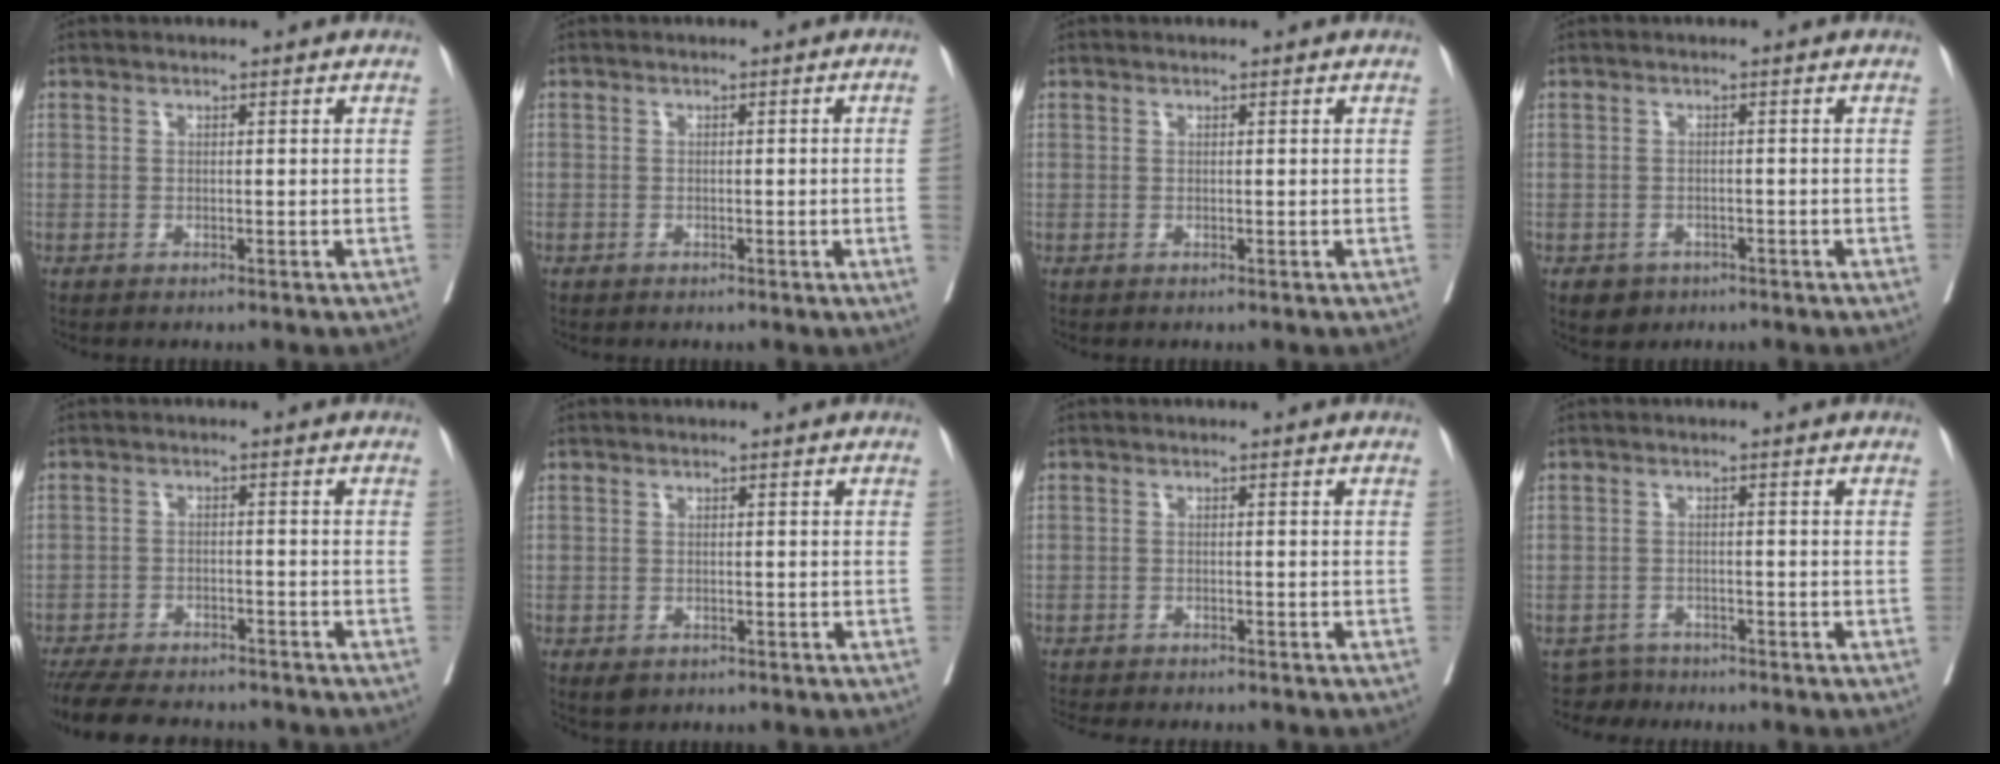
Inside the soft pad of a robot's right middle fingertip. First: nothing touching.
{"total": 1.4, "force": [-0.4, -0.2, 1.3], "torque": [-0.021, 0.003, -0.007]}
{"total": 0.0}
{"total": 2.7, "force": [-1.8, 2.0, 0.6], "torque": [-0.011, 0.003, -0.021]}
{"total": 13.9, "force": [-12.3, 3.6, 5.4], "torque": [-0.113, -0.012, -0.172]}
{"total": 1.5, "force": [-0.8, 1.1, 0.6], "torque": [-0.013, -0.001, -0.004]}
{"total": 9.6, "force": [-8.7, 1.6, 3.6], "torque": [-0.053, -0.015, -0.114]}
{"total": 2.5, "force": [-2.1, 0.5, -1.2], "torque": [0.022, -0.006, -0.036]}